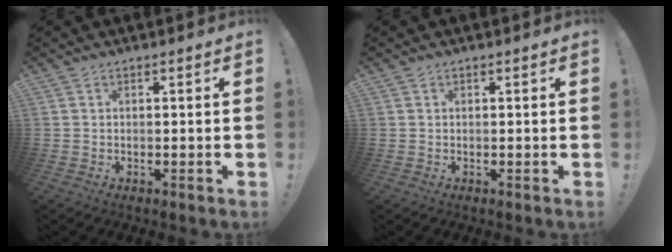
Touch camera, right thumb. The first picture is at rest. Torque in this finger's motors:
{"motor_torque": [-0.05, 0.11, 0.14, 0.04, -0.09]}